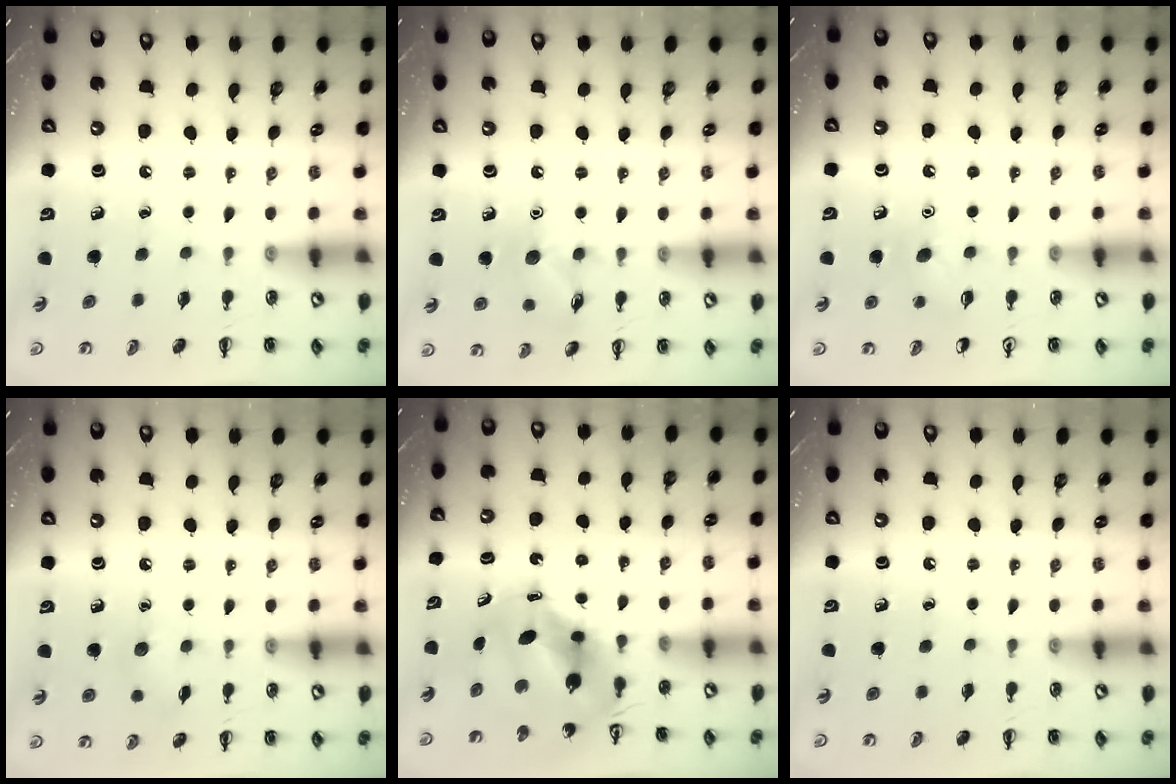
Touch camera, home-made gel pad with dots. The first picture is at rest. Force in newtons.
{"total": 8.8, "press": 8.8, "slide": 1.1}
{"total": 5.8, "press": 5.6, "slide": 1.5}
{"total": 5.8, "press": 5.7, "slide": 1.1}
{"total": 7.5, "press": 7.1, "slide": 2.2}
{"total": 0.0}